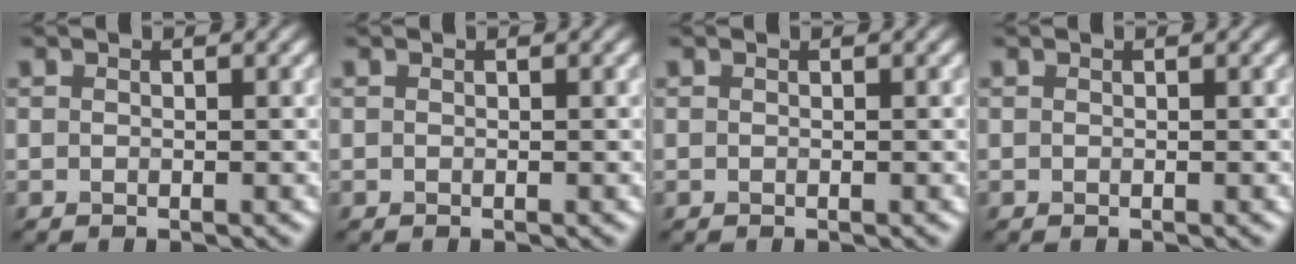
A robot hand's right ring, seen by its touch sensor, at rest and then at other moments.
{"total": 0.0}
{"total": 0.0}
{"total": 0.0}